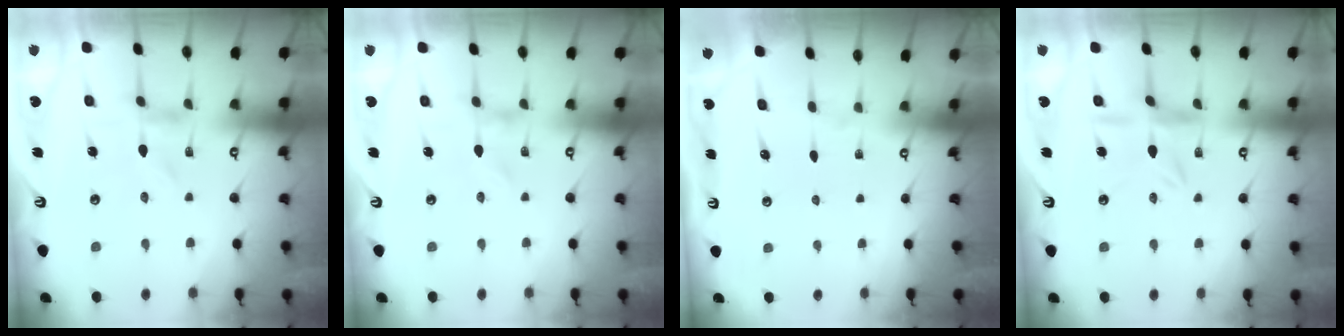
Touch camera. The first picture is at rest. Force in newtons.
{"total": 0.0}
{"total": 0.0}
{"total": 6.3, "press": 6.2, "slide": 0.6}